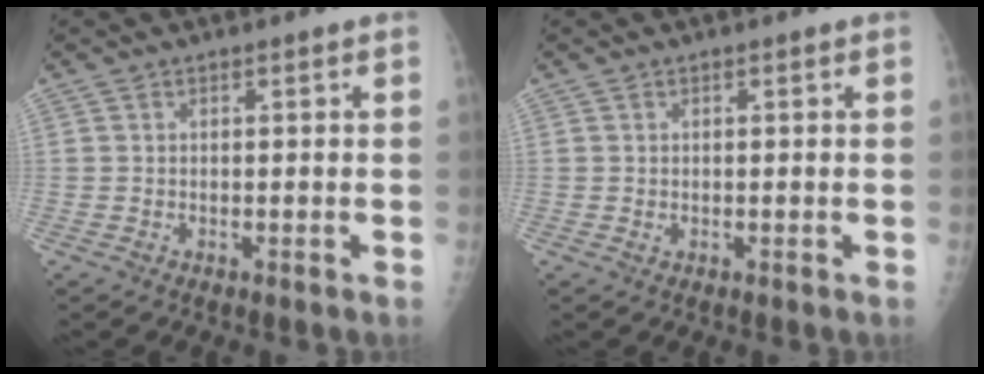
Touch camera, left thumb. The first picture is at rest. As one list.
[{"total": 0.7, "force": [0.1, 0.4, 0.5], "torque": [-0.007, 0.001, 0.006]}]